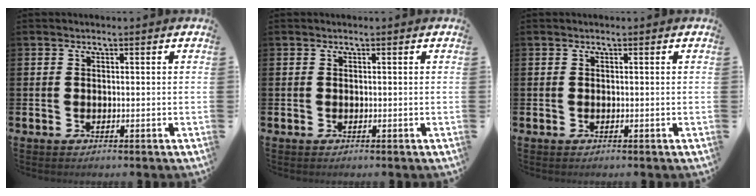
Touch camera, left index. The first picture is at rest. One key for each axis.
{"total": 0.0}
{"total": 0.0}